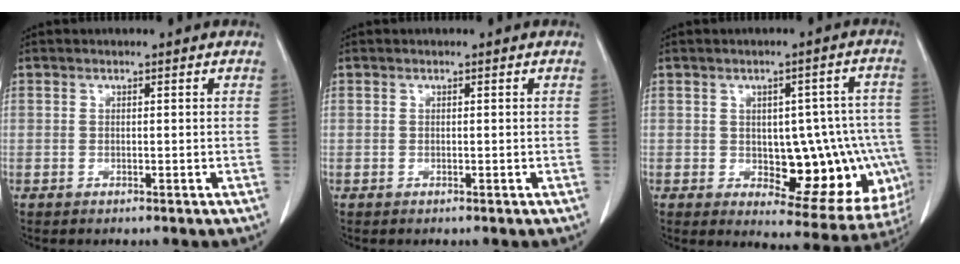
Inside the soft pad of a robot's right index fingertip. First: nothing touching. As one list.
[{"total": 0.0}, {"total": 15.7, "force": [-2.3, 7.4, 13.7], "torque": [-0.122, 0.027, -0.005]}]